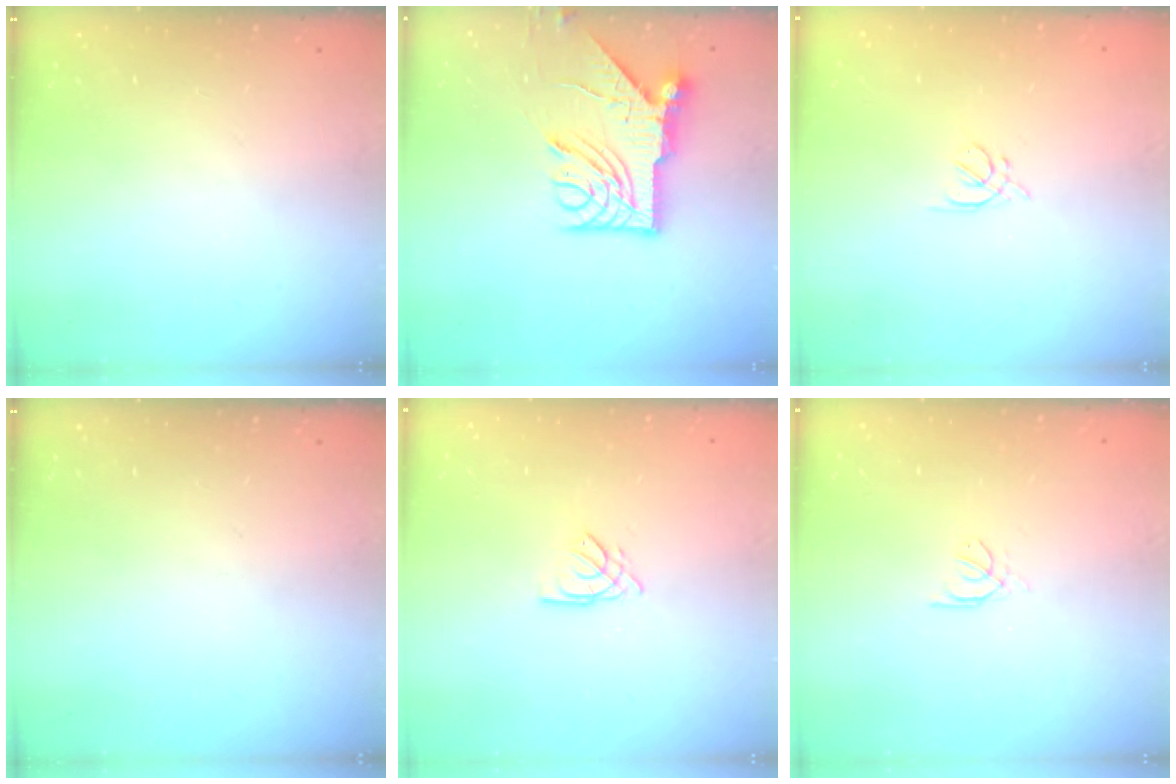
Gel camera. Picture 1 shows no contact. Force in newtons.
{"total": 12.8, "press": 12.8, "slide": 0.8}
{"total": 2.5, "press": 2.4, "slide": 0.6}
{"total": 0.0}
{"total": 2.6, "press": 2.6, "slide": 0.1}
{"total": 0.6, "press": 0.4, "slide": 0.3}